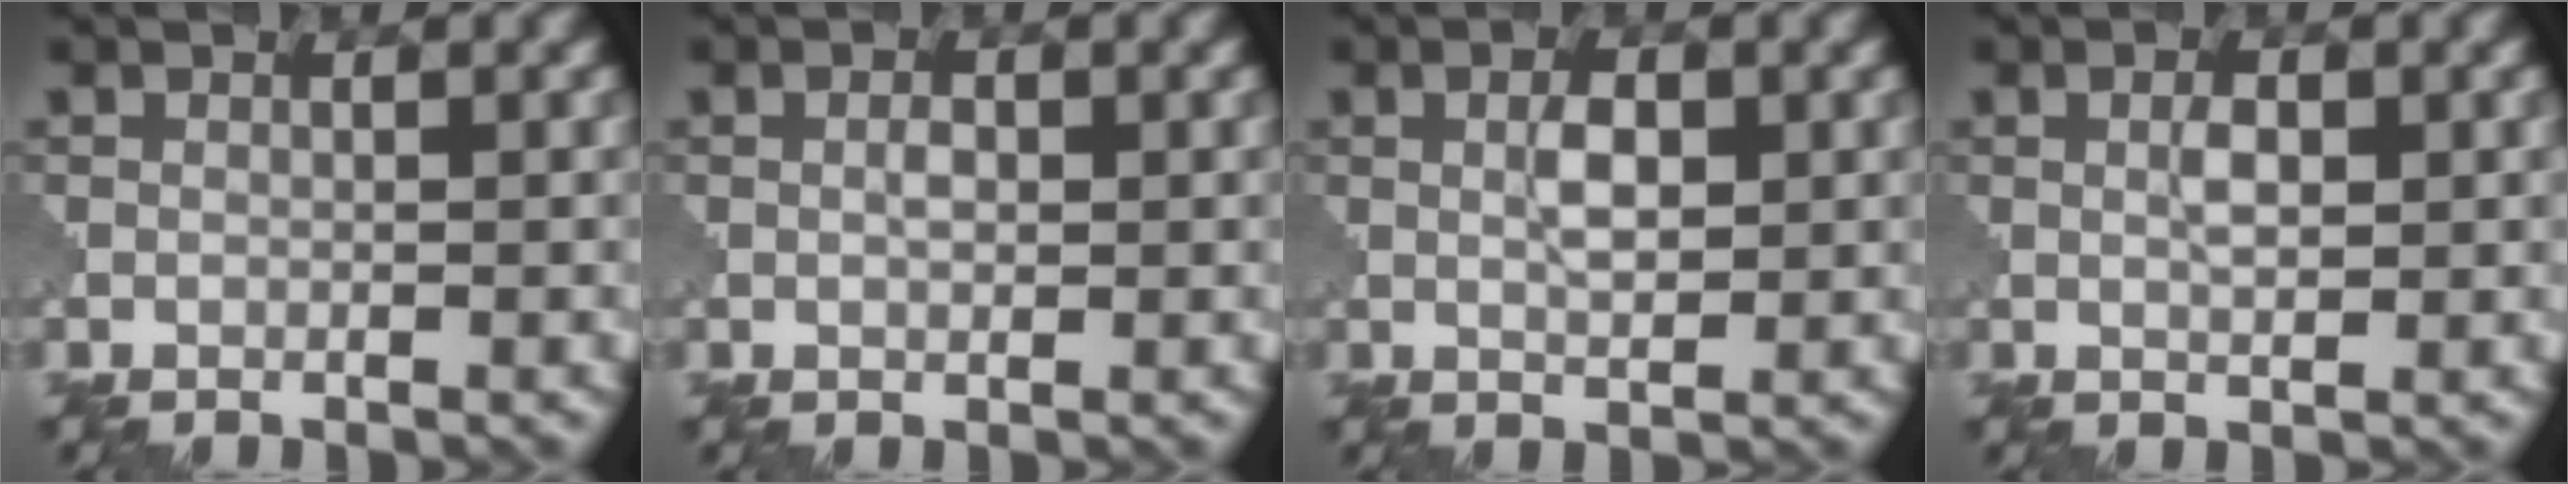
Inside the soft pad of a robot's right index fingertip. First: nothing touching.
{"total": 1.2, "force": [0.2, 0.6, 1.0], "torque": [-0.016, 0.001, 0.005]}
{"total": 2.4, "force": [0.7, 1.0, 2.1], "torque": [-0.042, 0.002, 0.013]}
{"total": 1.7, "force": [0.6, 0.6, 1.5], "torque": [-0.028, 0.002, 0.012]}